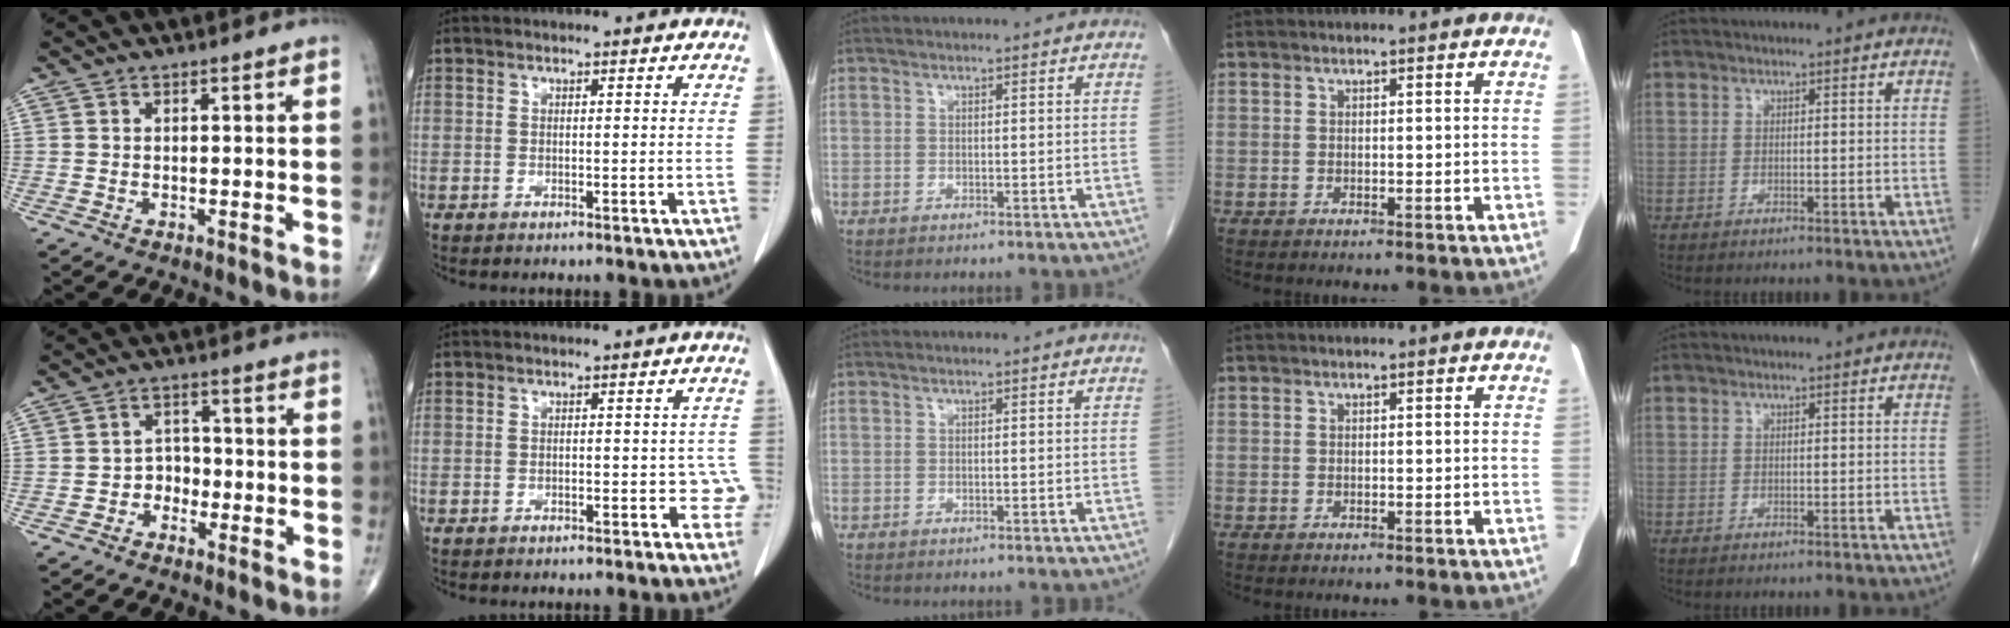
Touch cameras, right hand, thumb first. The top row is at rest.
{"thumb": {"total": 3.6, "force": [-1.7, 3.0, 1.2], "torque": [0.005, 0.021, -0.039]}, "index": {"total": 4.2, "force": [-1.2, 2.1, 3.4], "torque": [-0.018, 0.013, -0.013]}}